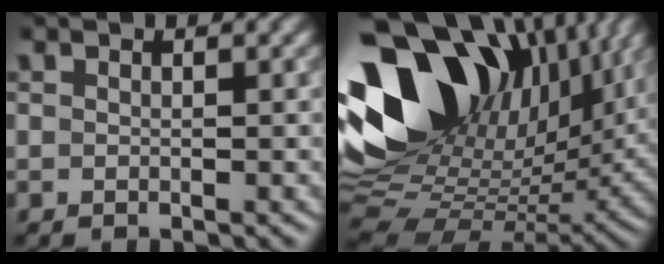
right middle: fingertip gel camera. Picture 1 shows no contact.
{"total": 17.9, "force": [7.0, 11.7, 11.5], "torque": [-0.234, 0.030, 0.128]}